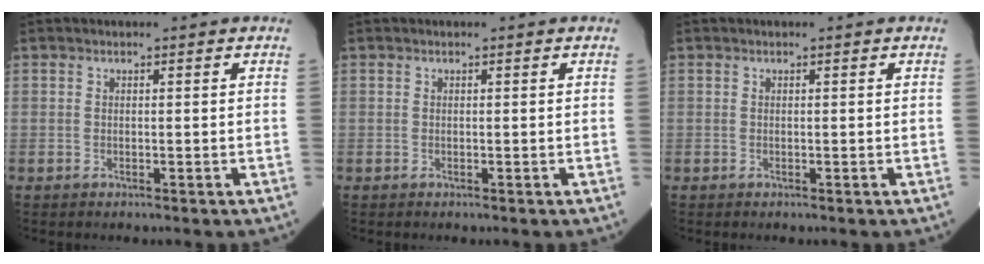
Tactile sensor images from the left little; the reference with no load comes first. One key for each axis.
{"total": 0.0}
{"total": 0.0}